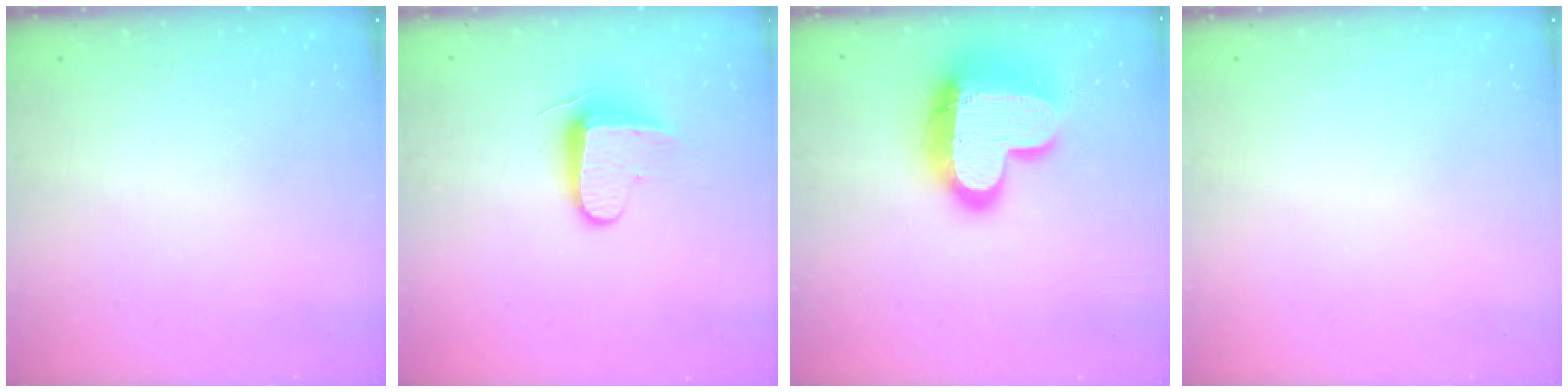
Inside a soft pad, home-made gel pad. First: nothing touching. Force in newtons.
{"total": 8.7, "press": 8.6, "slide": 0.9}
{"total": 18.9, "press": 18.8, "slide": 1.5}
{"total": 0.0}